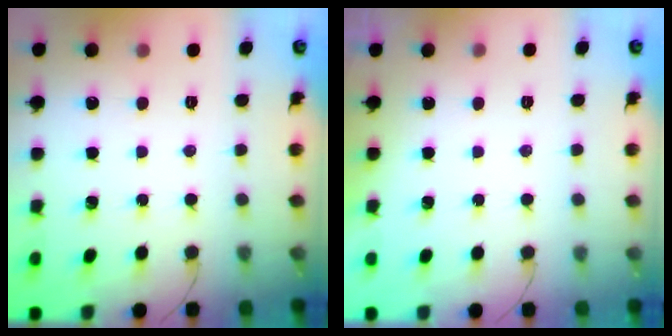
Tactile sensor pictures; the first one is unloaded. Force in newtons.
{"total": 0.0}